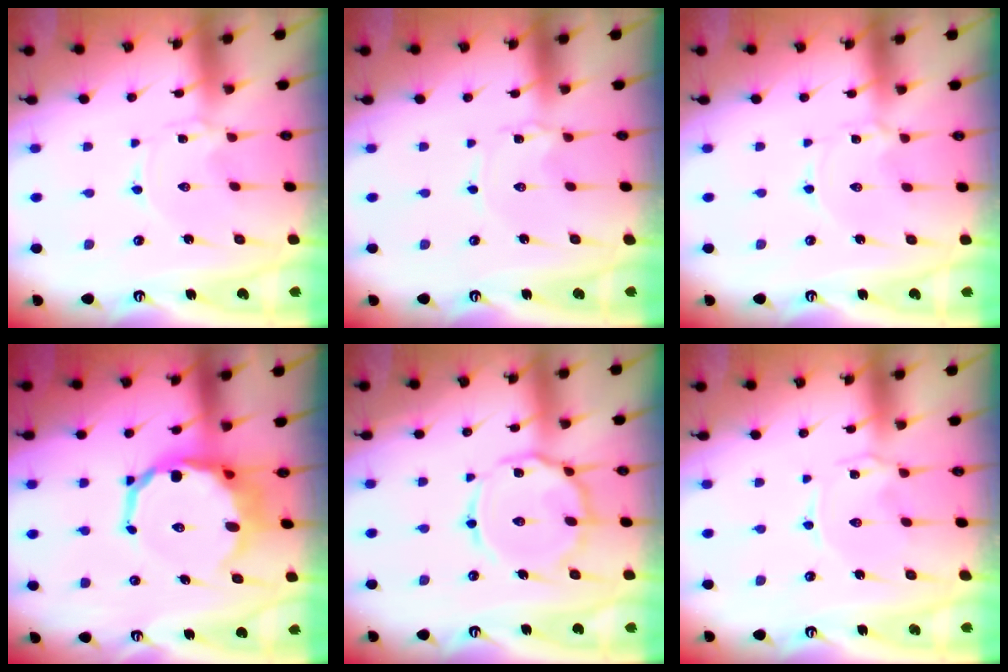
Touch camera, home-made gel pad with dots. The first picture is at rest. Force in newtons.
{"total": 0.7, "press": 0.7, "slide": 0.1}
{"total": 1.2, "press": 1.2, "slide": 0.3}
{"total": 13.5, "press": 13.1, "slide": 3.2}
{"total": 12.8, "press": 12.8, "slide": 0.8}
{"total": 0.6, "press": 0.6, "slide": 0.2}